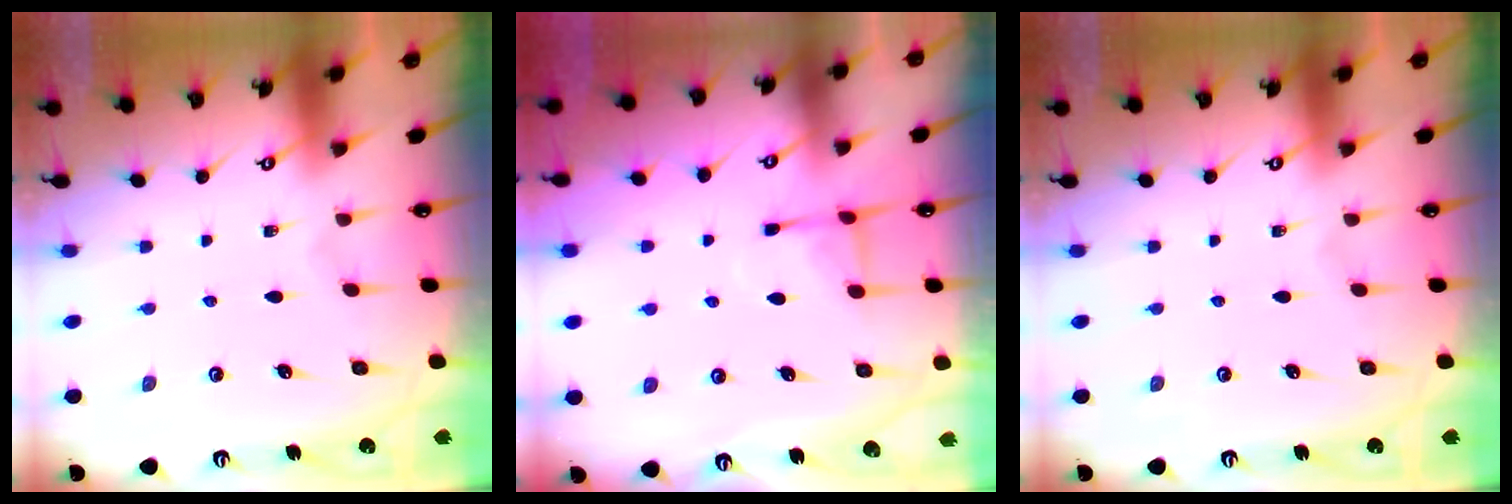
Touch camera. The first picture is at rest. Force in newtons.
{"total": 5.9, "press": 5.8, "slide": 0.8}
{"total": 0.0}